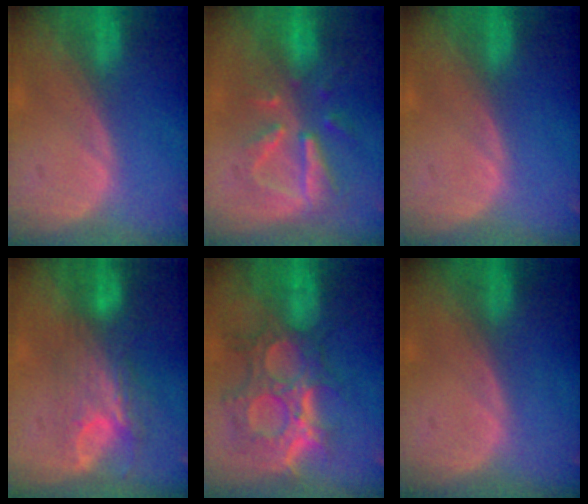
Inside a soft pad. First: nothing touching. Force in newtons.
{"total": 8.1, "press": 7.5, "slide": 3.0}
{"total": 0.0}
{"total": 7.9, "press": 6.8, "slide": 3.9}
{"total": 11.8, "press": 10.6, "slide": 5.2}
{"total": 0.0}